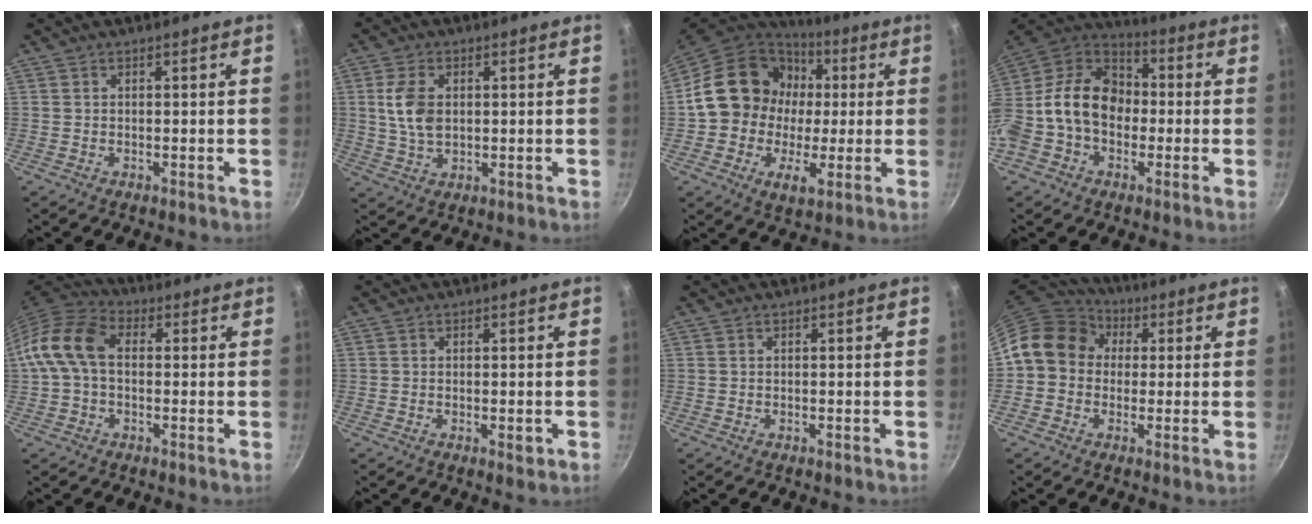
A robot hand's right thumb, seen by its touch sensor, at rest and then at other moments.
{"total": 7.4, "force": [1.2, 4.6, 5.6], "torque": [-0.106, -0.001, 0.022]}
{"total": 19.5, "force": [1.5, 16.3, 10.6], "torque": [-0.147, 0.026, 0.011]}
{"total": 18.2, "force": [-1.3, 14.0, 11.6], "torque": [-0.172, 0.051, -0.041]}
{"total": 10.5, "force": [0.5, 7.2, 7.7], "torque": [-0.138, 0.029, -0.010]}
{"total": 1.4, "force": [-0.4, 0.5, 1.2], "torque": [-0.019, -0.004, -0.005]}
{"total": 0.0}
{"total": 11.8, "force": [1.7, 10.1, 5.9], "torque": [-0.068, 0.025, 0.007]}